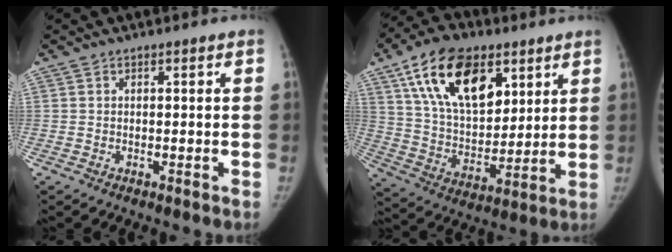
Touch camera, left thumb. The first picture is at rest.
{"total": 21.0, "force": [10.2, 11.9, 13.9], "torque": [-0.207, -0.037, 0.182]}